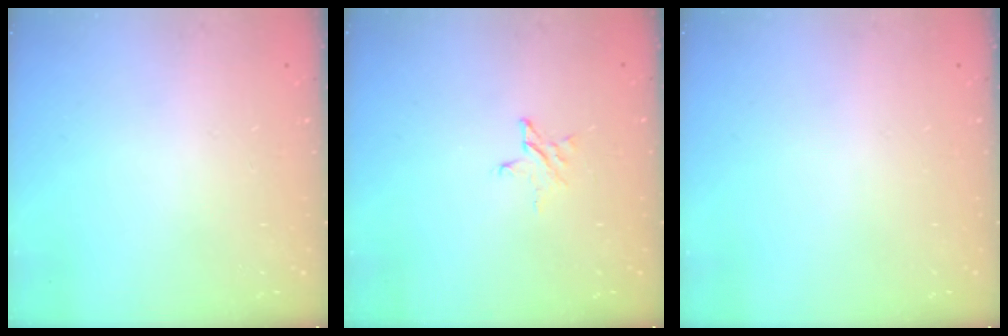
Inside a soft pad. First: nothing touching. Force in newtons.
{"total": 3.3, "press": 3.3, "slide": 0.4}
{"total": 0.0}